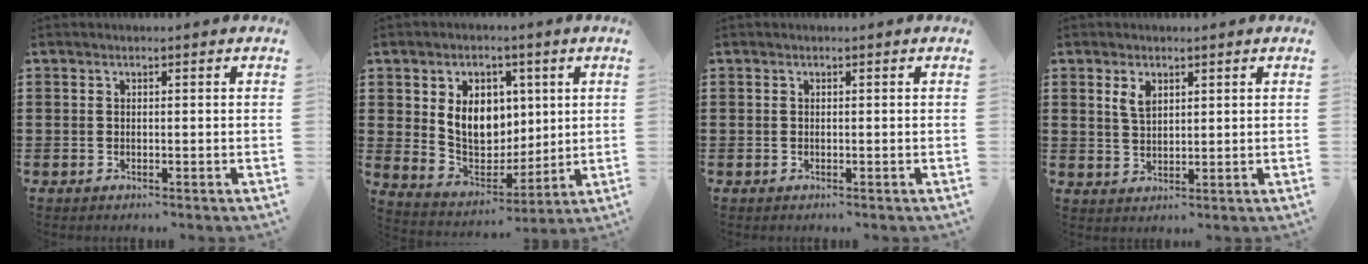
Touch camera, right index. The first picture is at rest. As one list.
[{"total": 8.9, "force": [1.8, 7.0, 5.3], "torque": [-0.109, 0.009, 0.030]}, {"total": 0.0}, {"total": 2.9, "force": [1.6, 1.5, 1.9], "torque": [-0.043, 0.005, 0.030]}]